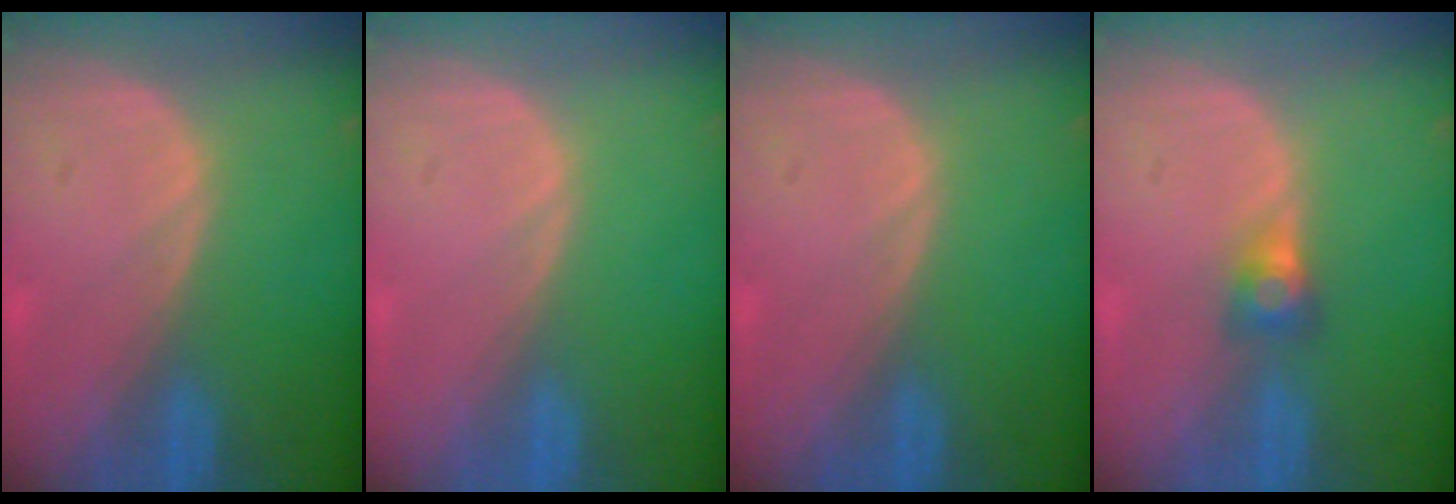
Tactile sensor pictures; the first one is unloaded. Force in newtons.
{"total": 0.0}
{"total": 0.0}
{"total": 2.7, "press": 2.5, "slide": 1.0}